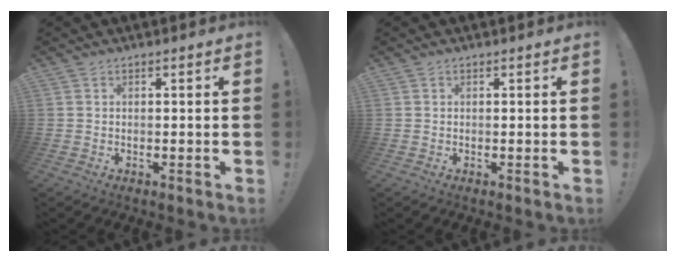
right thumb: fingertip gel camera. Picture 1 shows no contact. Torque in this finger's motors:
{"motor_torque": [-0.15, -0.02, -0.07, 0.15, -0.05]}